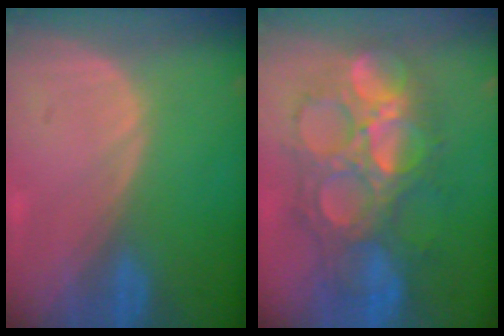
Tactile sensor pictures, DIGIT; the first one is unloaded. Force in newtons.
{"total": 11.3, "press": 11.3, "slide": 1.2}